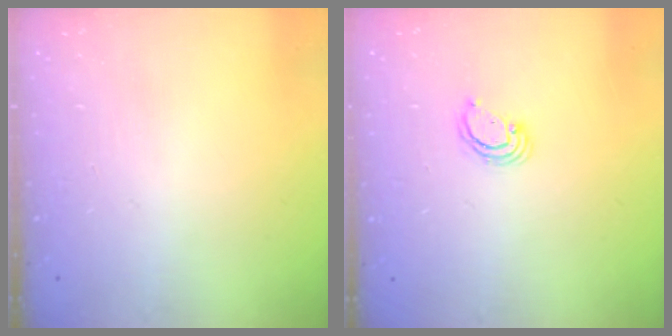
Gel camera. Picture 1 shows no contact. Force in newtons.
{"total": 2.7, "press": 2.7, "slide": 0.2}